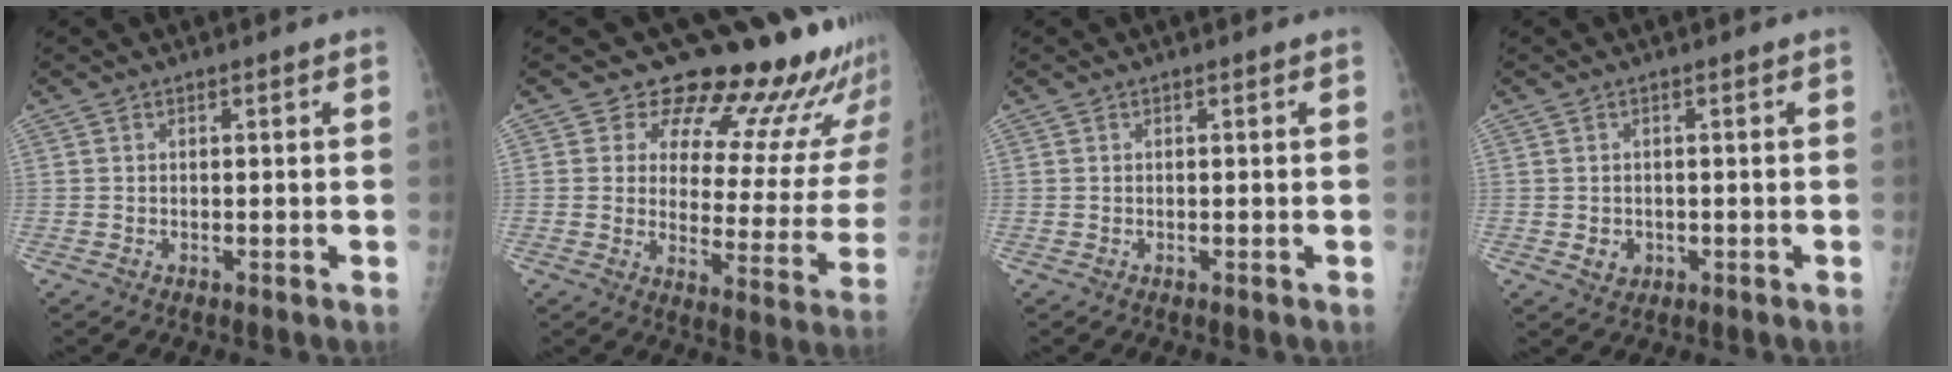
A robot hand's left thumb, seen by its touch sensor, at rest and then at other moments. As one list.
[{"total": 20.1, "force": [17.8, 6.1, 6.8], "torque": [-0.034, -0.153, 0.211]}, {"total": 0.0}, {"total": 2.2, "force": [-0.3, 2.0, 0.9], "torque": [-0.006, 0.000, 0.004]}]